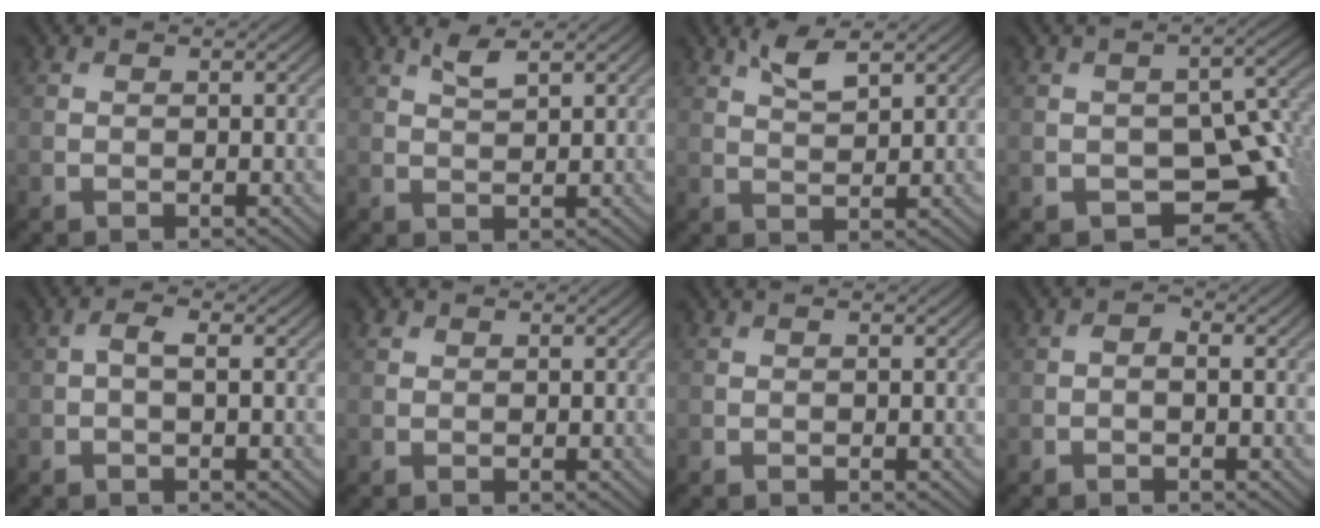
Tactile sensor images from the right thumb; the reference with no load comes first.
{"total": 2.2, "force": [1.5, 0.4, 1.5], "torque": [-0.038, 0.000, 0.031]}
{"total": 3.6, "force": [2.4, 1.0, 2.5], "torque": [-0.060, 0.000, 0.049]}
{"total": 10.2, "force": [-3.4, 6.2, 7.3], "torque": [-0.099, -0.021, -0.049]}
{"total": 1.7, "force": [0.0, 0.6, 1.6], "torque": [-0.035, 0.006, -0.004]}
{"total": 0.8, "force": [0.5, 0.6, 0.3], "torque": [-0.005, 0.002, 0.009]}
{"total": 0.0}
{"total": 1.2, "force": [-0.2, 0.5, 1.0], "torque": [-0.019, 0.005, -0.007]}